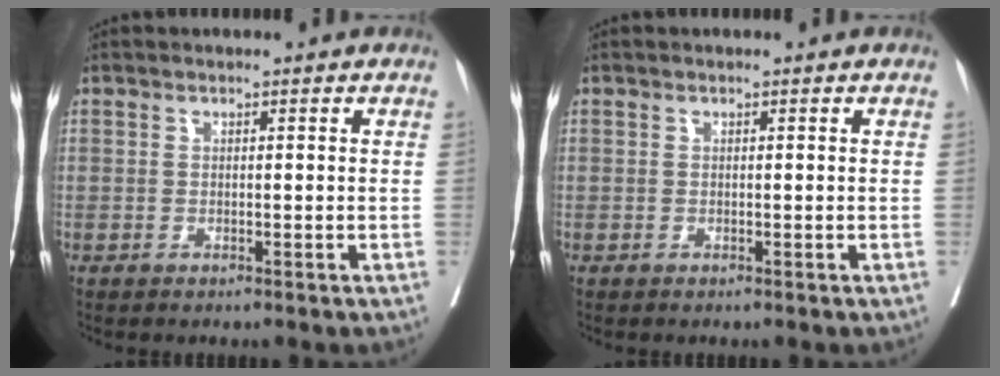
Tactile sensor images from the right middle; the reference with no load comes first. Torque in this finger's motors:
{"motor_torque": [0.00, 0.00, 0.00, 0.00]}